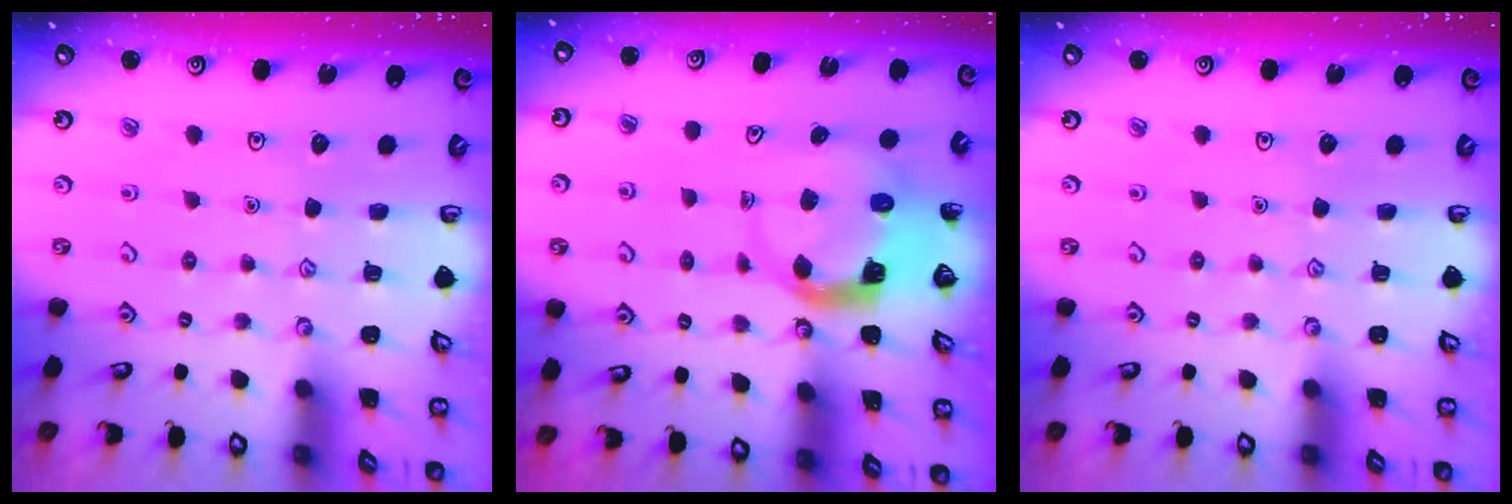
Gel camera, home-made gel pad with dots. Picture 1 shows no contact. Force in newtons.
{"total": 5.1, "press": 5.1, "slide": 0.5}
{"total": 0.0}